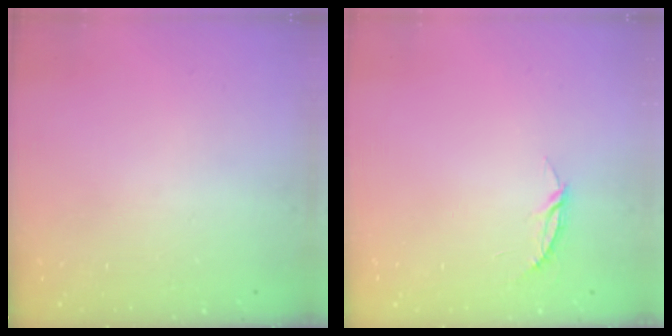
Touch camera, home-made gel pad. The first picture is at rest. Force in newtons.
{"total": 3.8, "press": 3.8, "slide": 0.2}